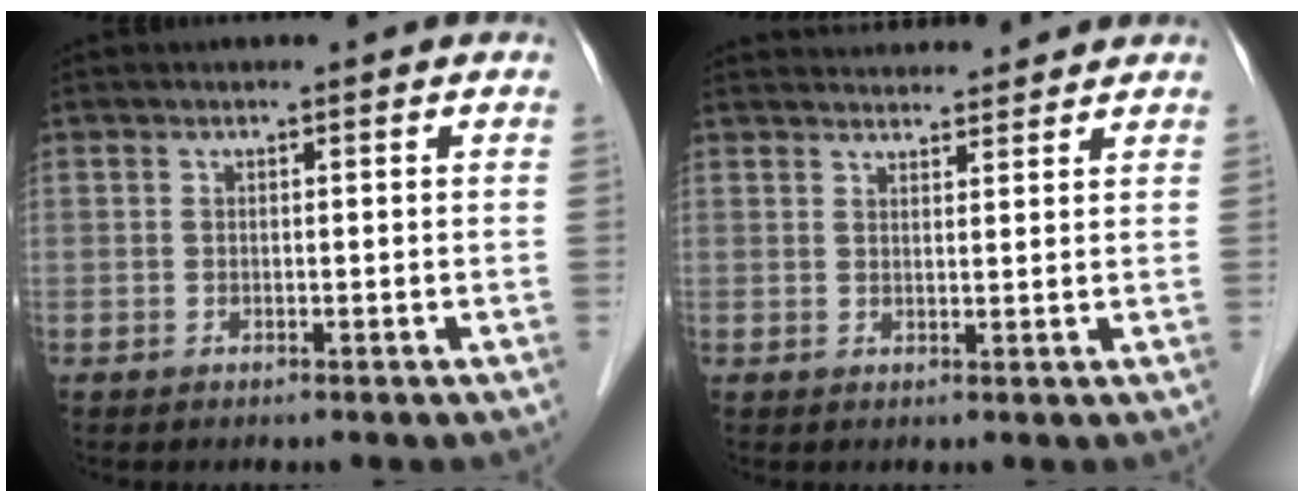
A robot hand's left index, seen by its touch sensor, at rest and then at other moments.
{"total": 7.3, "force": [7.2, 1.1, 0.9], "torque": [-0.011, 0.026, 0.093]}